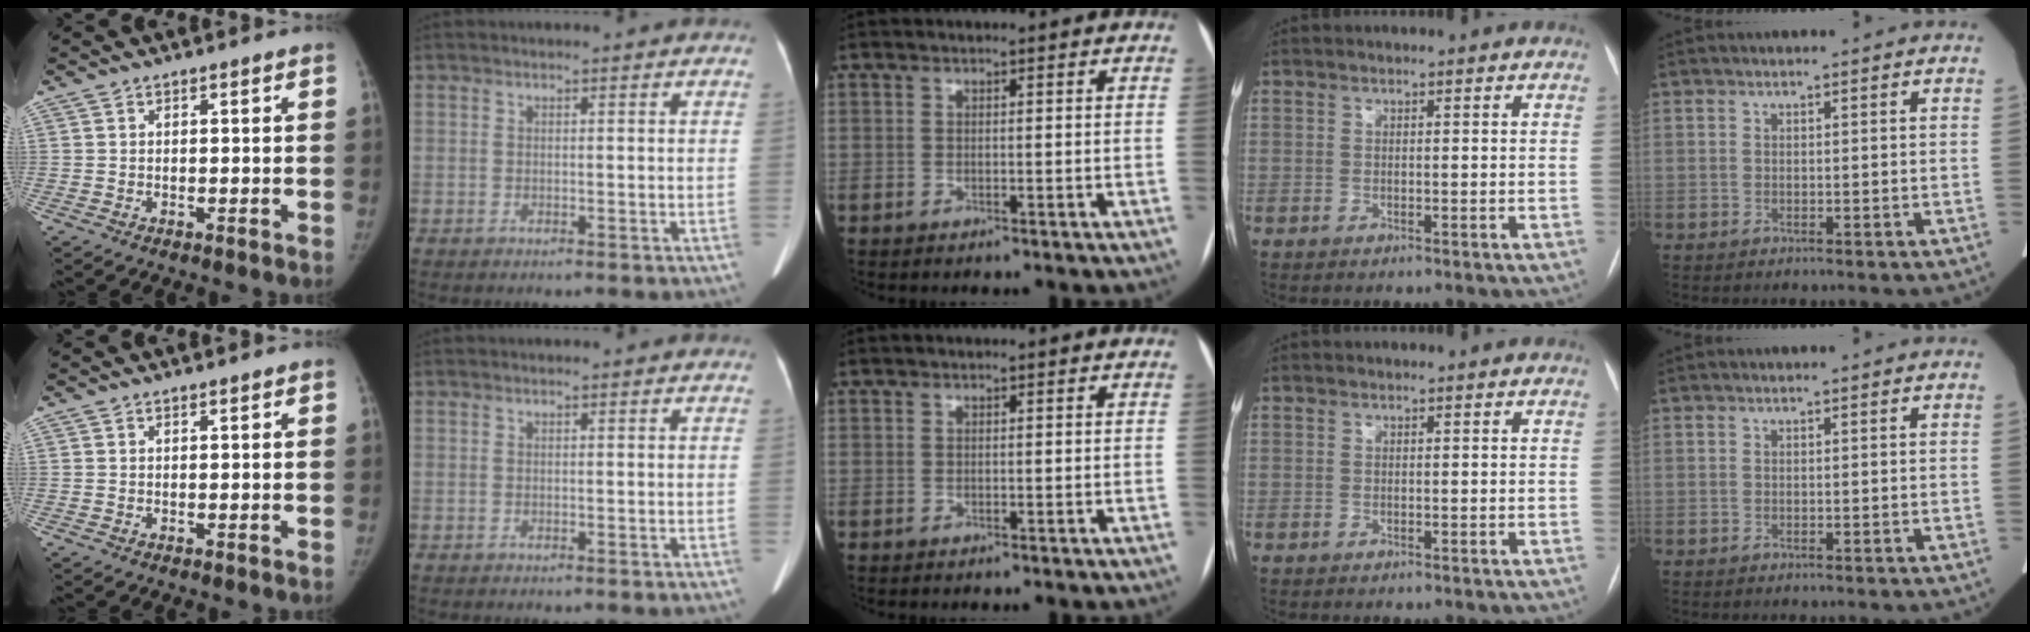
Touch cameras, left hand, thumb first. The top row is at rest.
{}